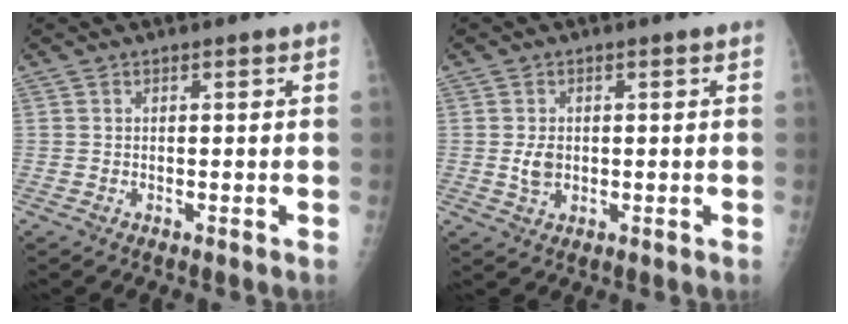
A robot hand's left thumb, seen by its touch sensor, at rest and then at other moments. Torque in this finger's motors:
{"motor_torque": [0.40, 0.25, 0.35, -0.01, 0.00]}